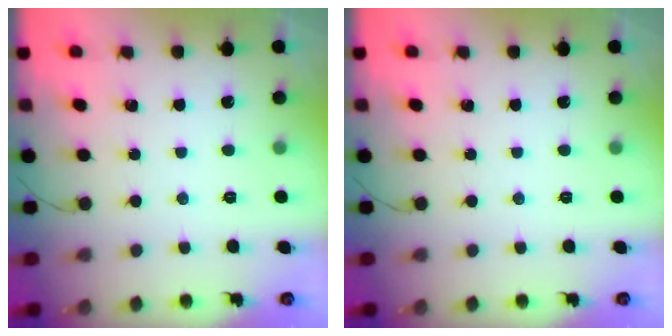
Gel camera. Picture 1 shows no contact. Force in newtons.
{"total": 0.0}